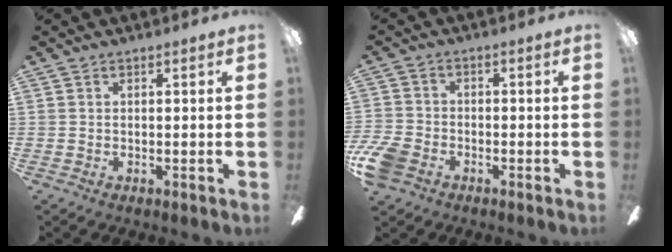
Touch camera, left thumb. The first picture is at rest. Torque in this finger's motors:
{"motor_torque": [-0.11, 0.23, -0.05, 0.14, 0.01]}